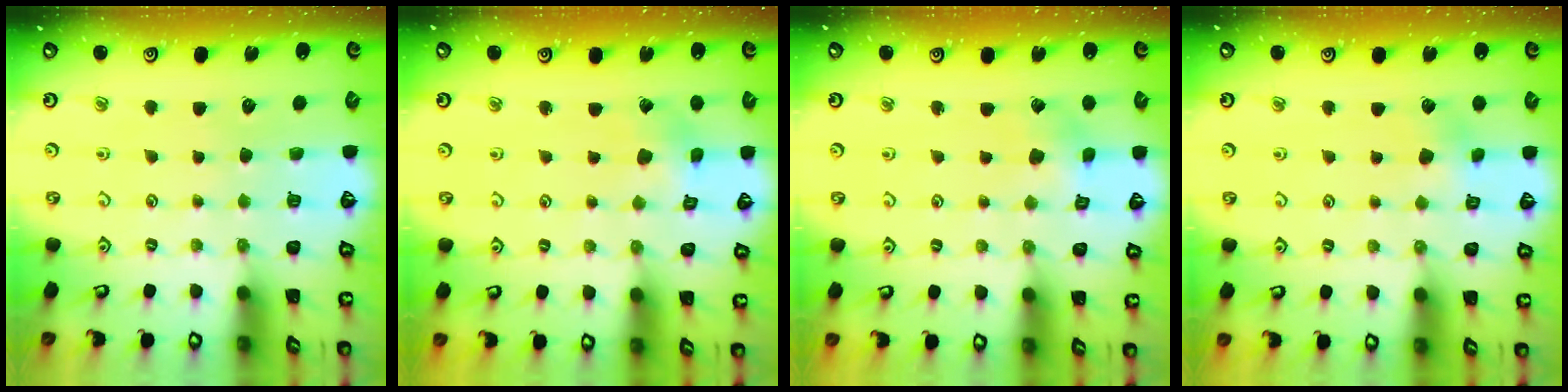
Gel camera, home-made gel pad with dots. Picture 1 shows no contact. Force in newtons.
{"total": 2.6, "press": 2.6, "slide": 0.1}
{"total": 2.7, "press": 2.7, "slide": 0.3}
{"total": 4.1, "press": 4.1, "slide": 0.2}